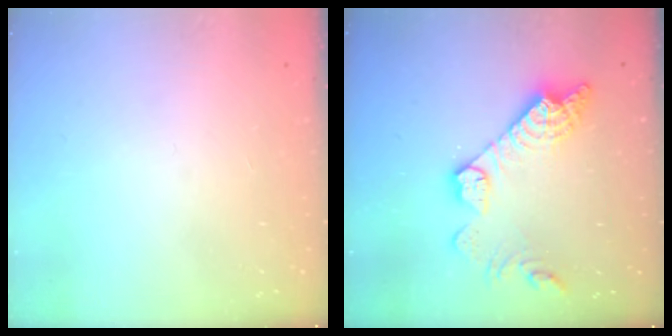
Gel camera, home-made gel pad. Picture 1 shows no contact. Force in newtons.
{"total": 15.3, "press": 15.2, "slide": 1.1}